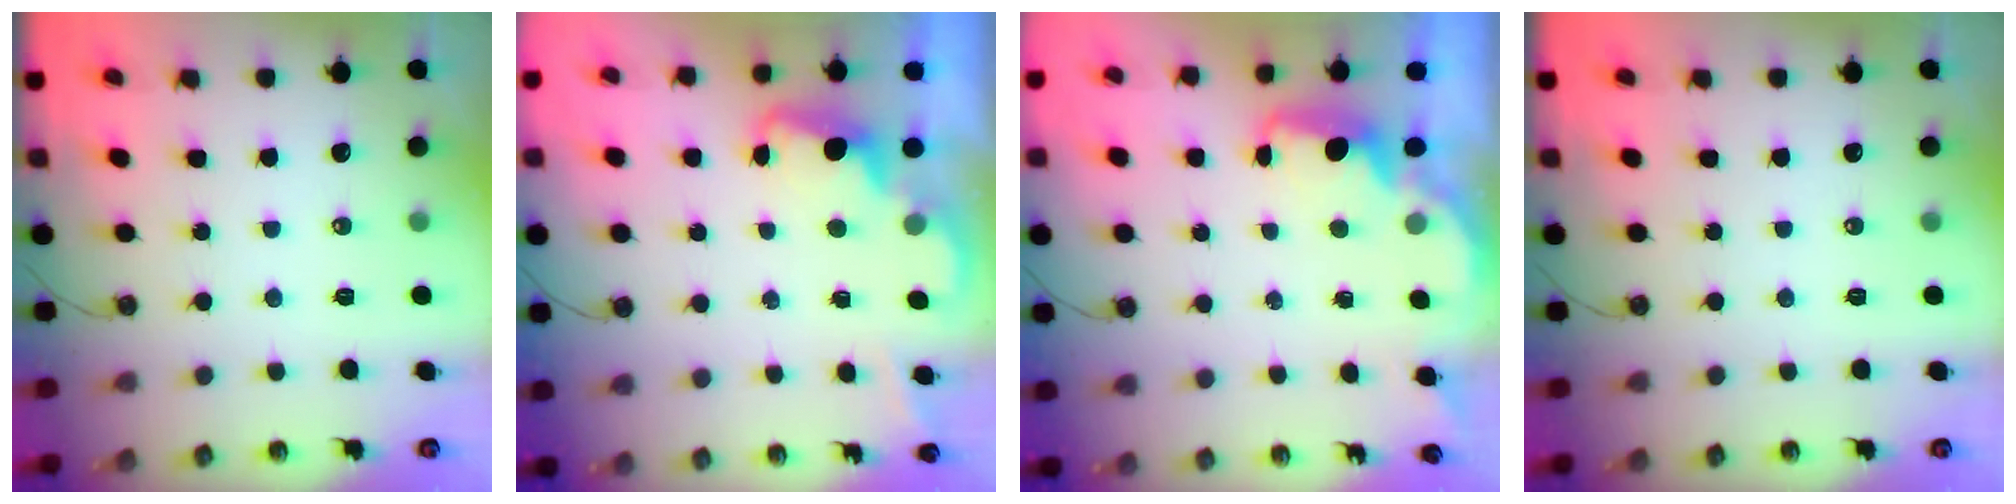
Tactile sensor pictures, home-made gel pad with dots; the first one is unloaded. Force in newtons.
{"total": 2.4, "press": 2.3, "slide": 0.6}
{"total": 1.7, "press": 1.6, "slide": 0.5}
{"total": 0.0}